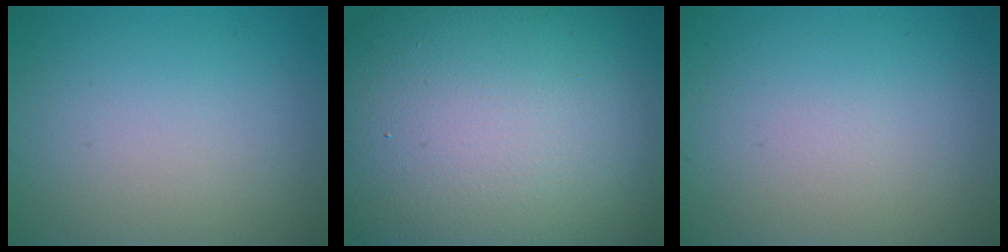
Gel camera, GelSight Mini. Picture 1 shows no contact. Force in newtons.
{"total": 21.6, "press": 21.6, "slide": 1.3}
{"total": 0.0}